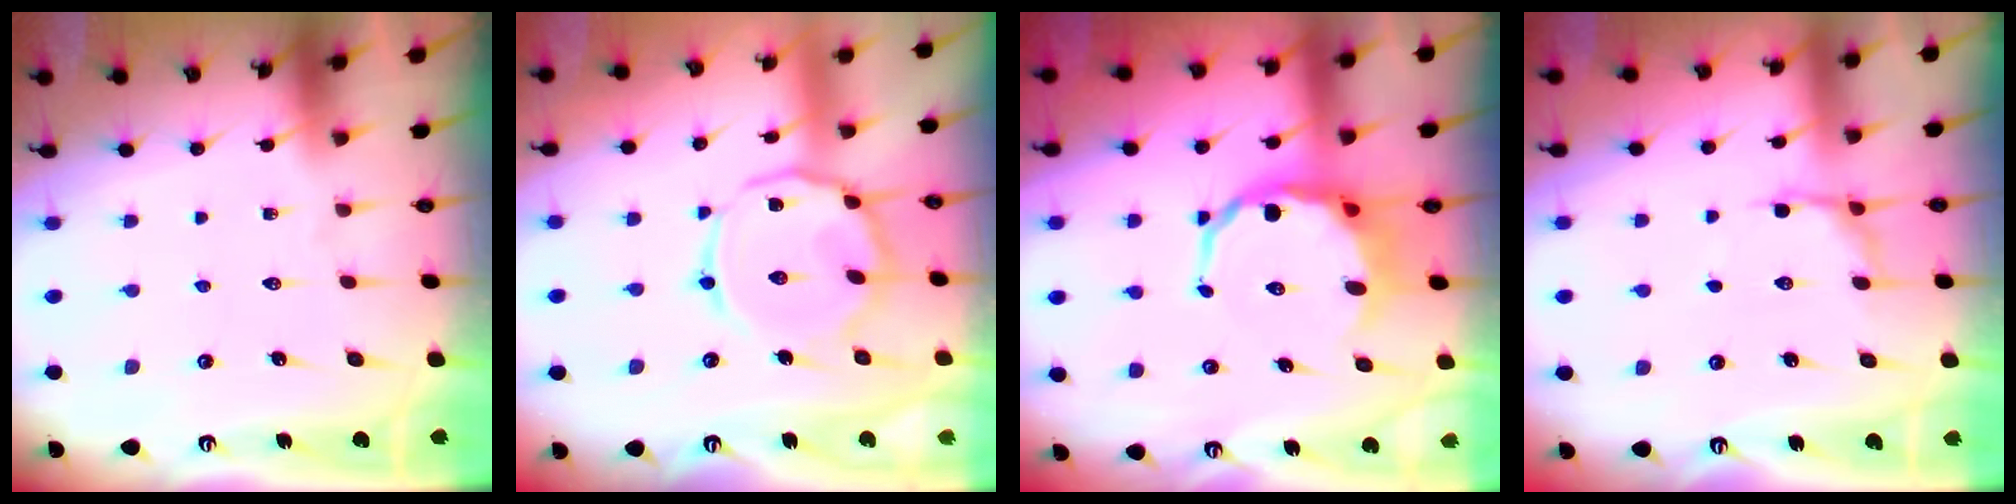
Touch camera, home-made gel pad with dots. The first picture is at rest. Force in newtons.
{"total": 13.3, "press": 13.2, "slide": 1.1}
{"total": 10.0, "press": 9.7, "slide": 2.5}
{"total": 5.5, "press": 5.1, "slide": 2.0}